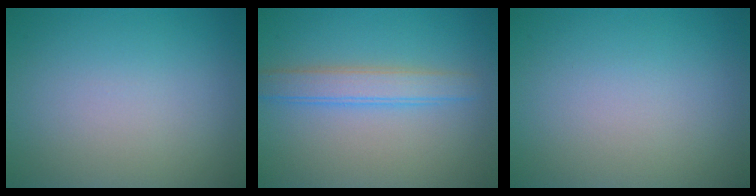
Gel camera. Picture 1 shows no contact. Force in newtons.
{"total": 3.0, "press": 3.0, "slide": 0.0}
{"total": 0.0}